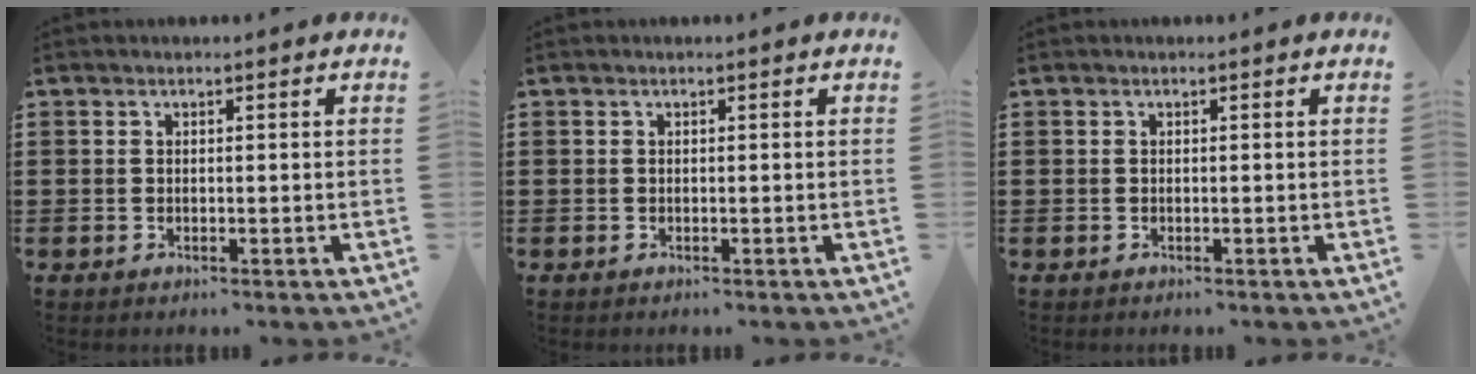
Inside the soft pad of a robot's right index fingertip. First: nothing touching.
{"total": 0.0}
{"total": 0.0}